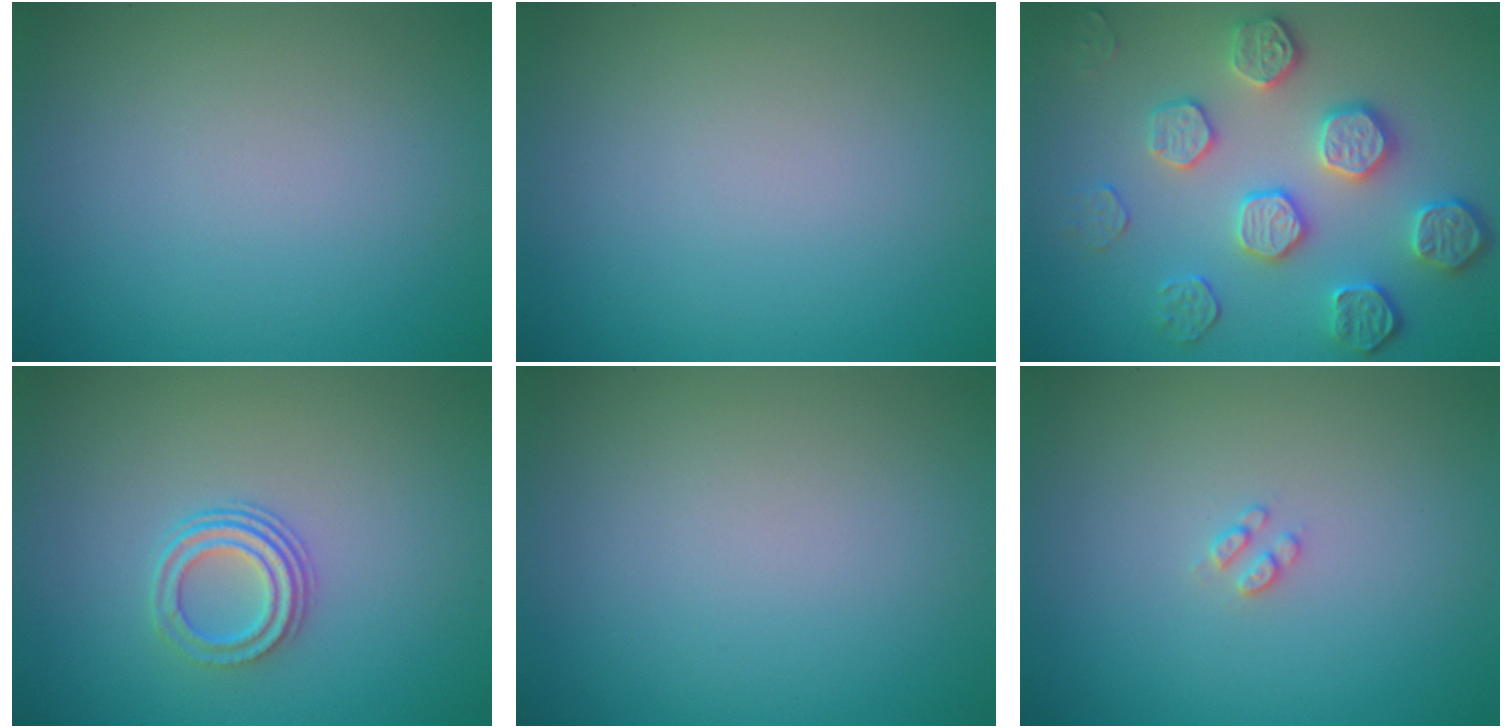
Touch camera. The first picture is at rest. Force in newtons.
{"total": 0.0}
{"total": 4.7, "press": 4.3, "slide": 1.8}
{"total": 3.0, "press": 2.2, "slide": 2.0}
{"total": 0.0}
{"total": 1.0, "press": 0.9, "slide": 0.2}